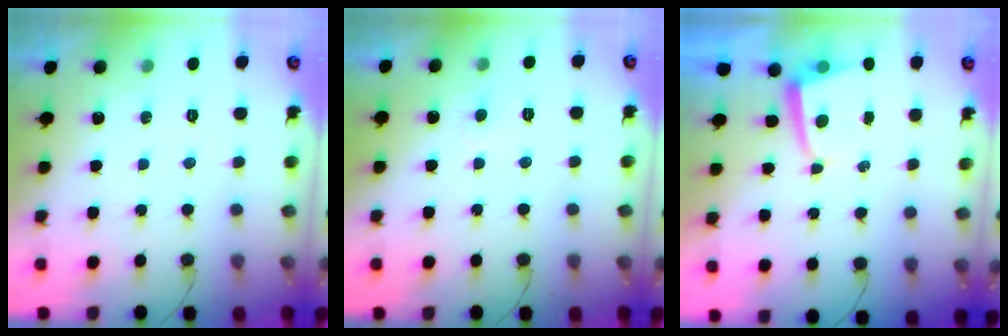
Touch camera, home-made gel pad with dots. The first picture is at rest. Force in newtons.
{"total": 2.7, "press": 2.7, "slide": 0.2}
{"total": 2.0, "press": 2.0, "slide": 0.3}